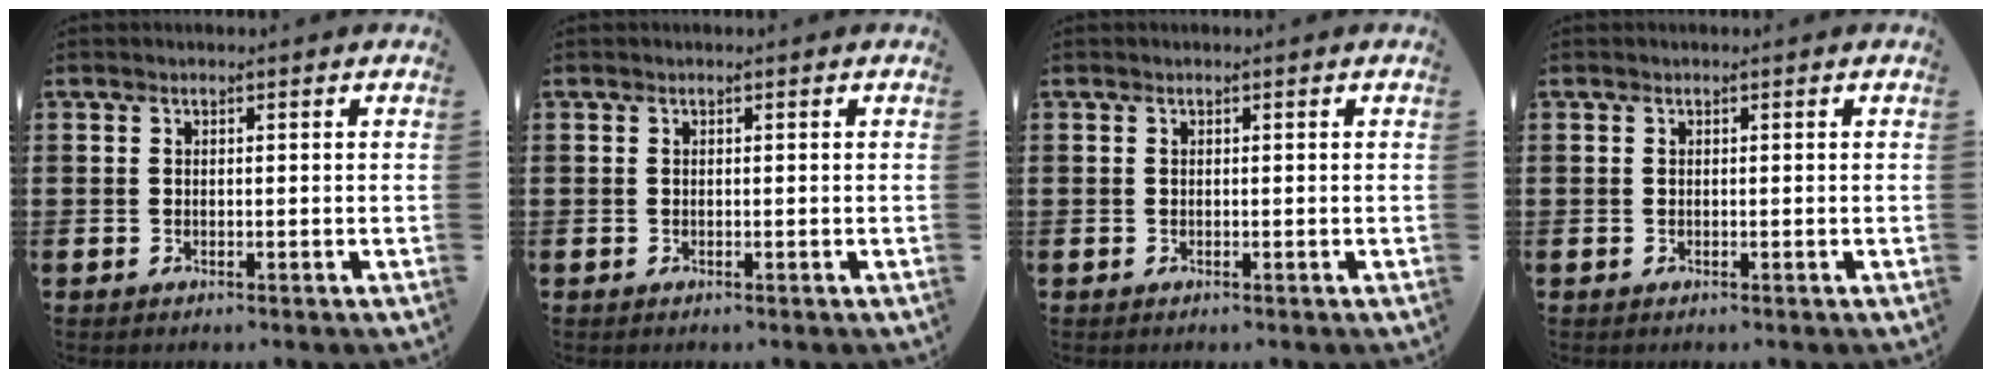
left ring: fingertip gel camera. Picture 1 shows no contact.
{"total": 0.0}
{"total": 0.0}
{"total": 0.0}